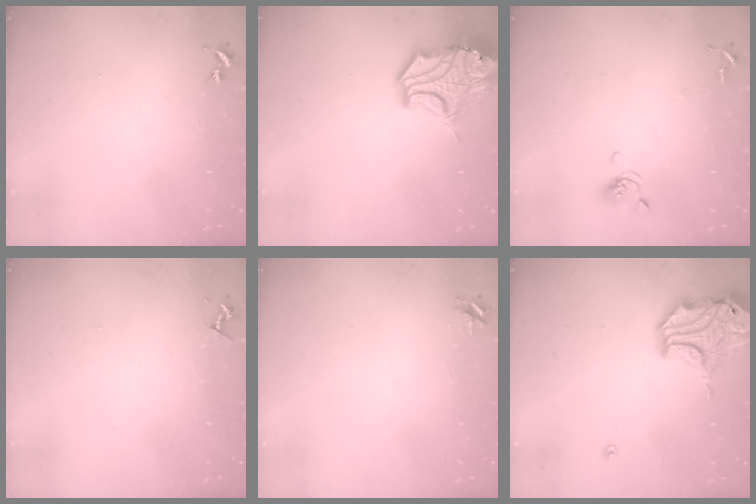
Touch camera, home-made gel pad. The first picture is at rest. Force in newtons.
{"total": 16.9, "press": 16.7, "slide": 2.3}
{"total": 6.9, "press": 6.7, "slide": 1.6}
{"total": 3.8, "press": 3.7, "slide": 0.6}
{"total": 4.2, "press": 4.1, "slide": 0.5}
{"total": 18.1, "press": 17.9, "slide": 2.5}